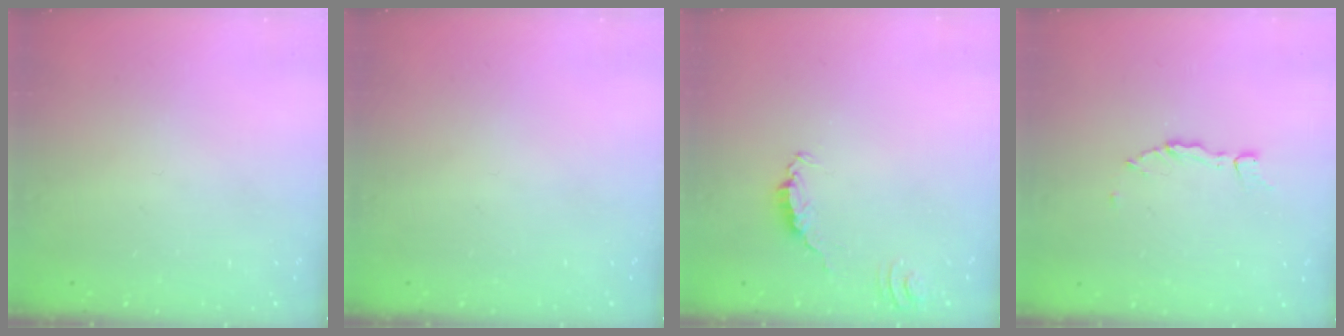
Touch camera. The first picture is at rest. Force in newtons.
{"total": 0.0}
{"total": 1.7, "press": 1.7, "slide": 0.2}
{"total": 2.8, "press": 2.8, "slide": 0.2}